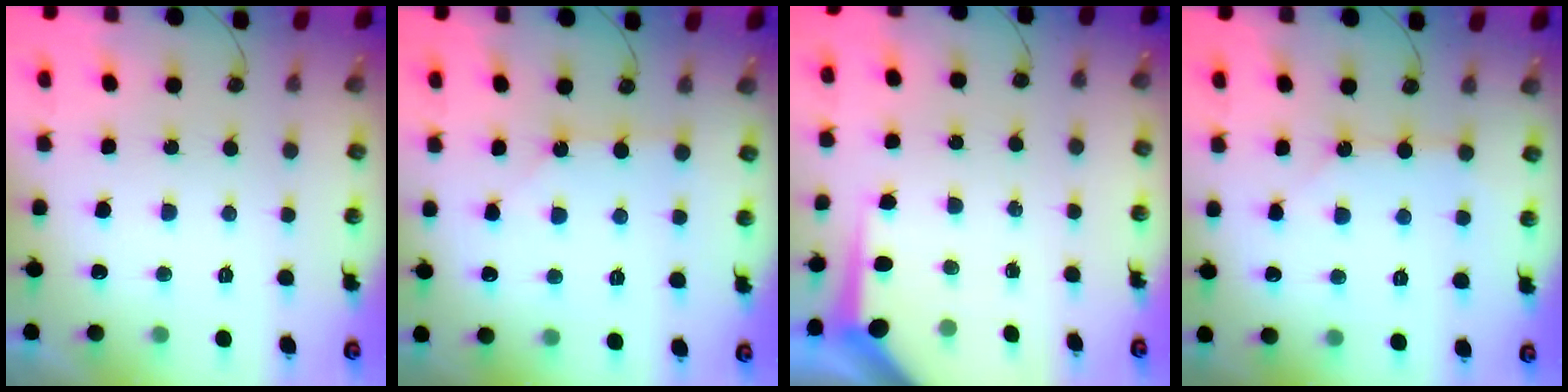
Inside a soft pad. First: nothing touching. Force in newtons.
{"total": 1.1, "press": 1.1, "slide": 0.2}
{"total": 5.8, "press": 5.8, "slide": 0.4}
{"total": 3.6, "press": 3.5, "slide": 0.2}